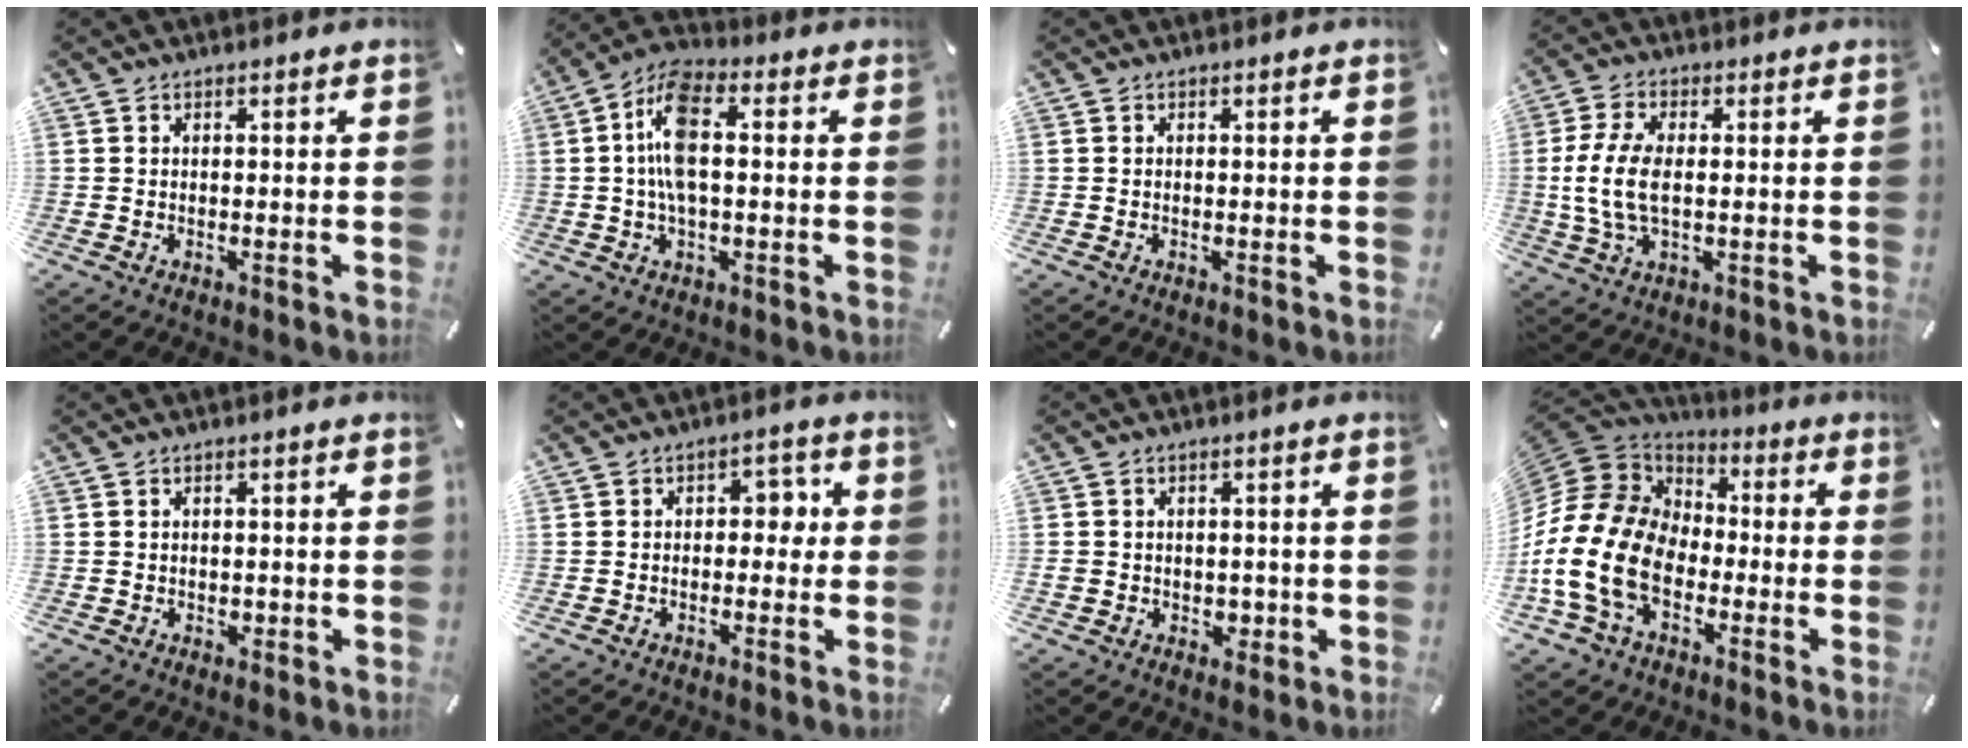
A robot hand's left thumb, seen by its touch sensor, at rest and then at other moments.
{"total": 10.6, "force": [0.7, 5.3, 9.2], "torque": [-0.191, 0.006, 0.013]}
{"total": 0.0}
{"total": 9.9, "force": [0.0, 5.0, 8.6], "torque": [-0.187, -0.004, -0.001]}
{"total": 1.2, "force": [-0.3, 1.0, 0.6], "torque": [-0.012, 0.003, -0.006]}
{"total": 4.2, "force": [-0.3, 3.0, 2.9], "torque": [-0.037, 0.005, -0.017]}
{"total": 3.7, "force": [-0.6, 3.5, 1.1], "torque": [-0.007, -0.003, -0.014]}
{"total": 19.2, "force": [-6.1, 13.9, 11.7], "torque": [-0.269, 0.017, -0.111]}